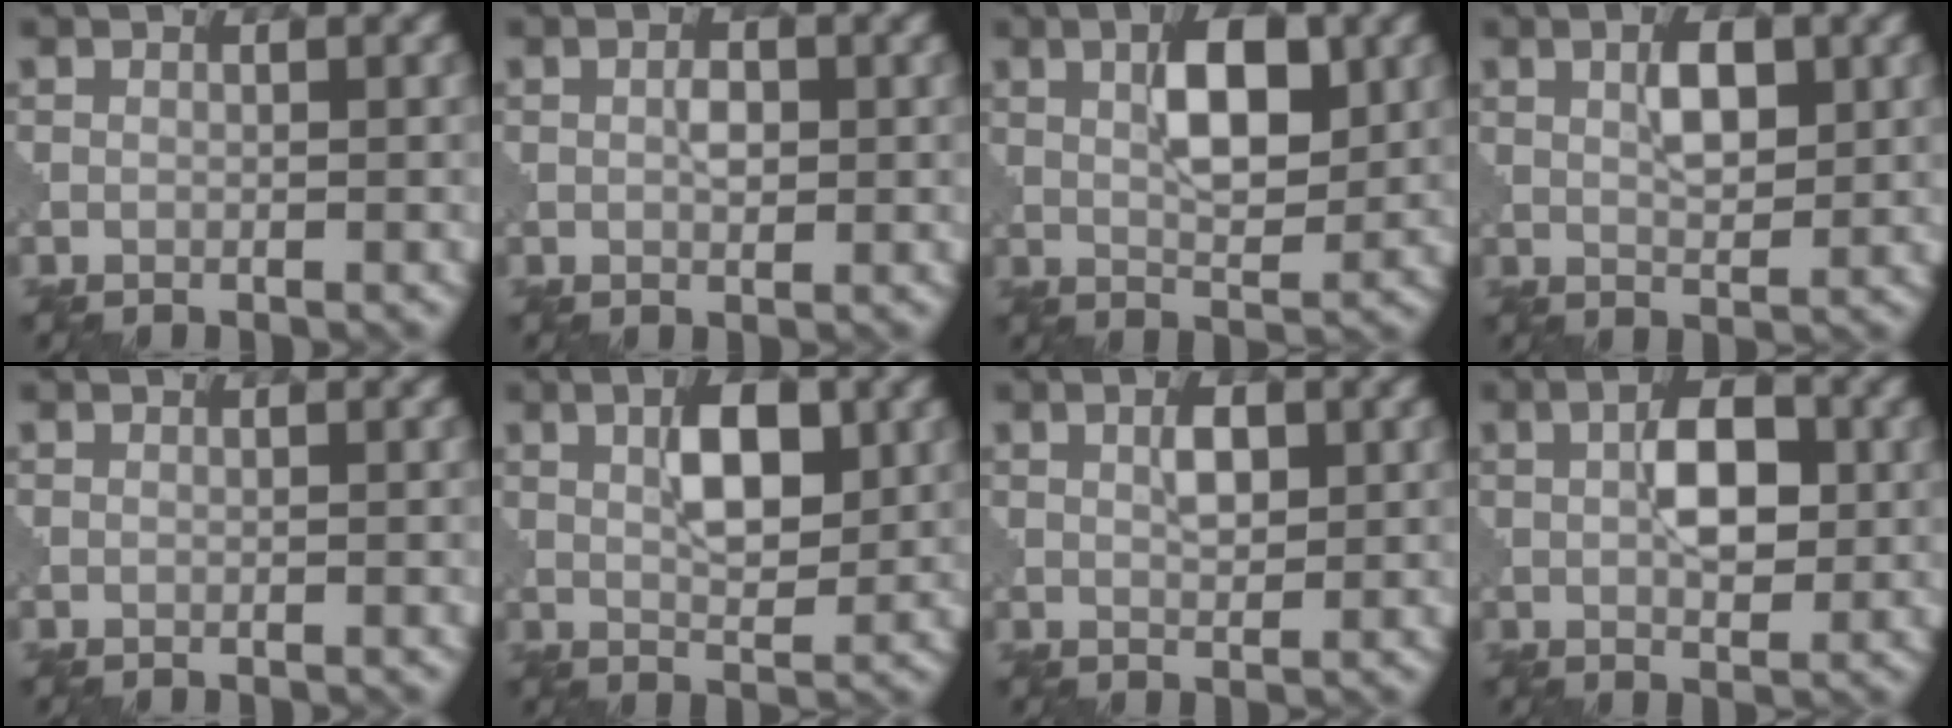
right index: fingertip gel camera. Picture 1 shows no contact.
{"total": 1.5, "force": [0.3, 0.8, 1.2], "torque": [-0.018, 0.000, 0.007]}
{"total": 6.0, "force": [1.8, 2.4, 5.2], "torque": [-0.080, 0.003, 0.032]}
{"total": 3.2, "force": [1.2, 1.4, 2.6], "torque": [-0.045, 0.001, 0.024]}
{"total": 0.0}
{"total": 5.1, "force": [1.6, 2.1, 4.3], "torque": [-0.071, 0.002, 0.030]}
{"total": 2.1, "force": [0.9, 0.9, 1.7], "torque": [-0.030, 0.001, 0.018]}
{"total": 4.9, "force": [0.9, 2.4, 4.1], "torque": [-0.067, 0.002, 0.014]}